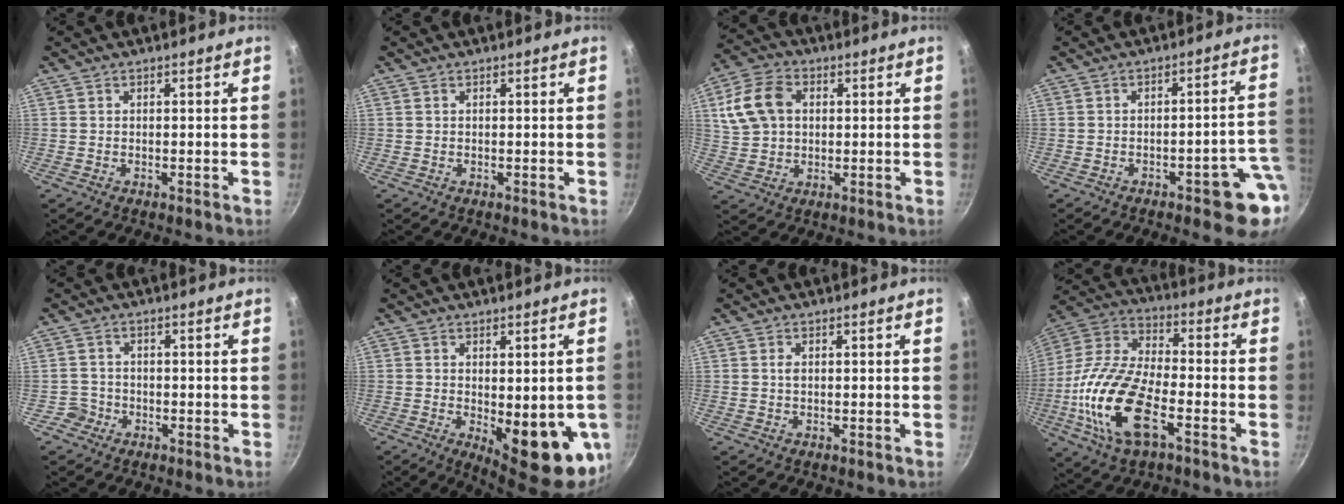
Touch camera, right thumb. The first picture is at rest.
{"total": 0.0}
{"total": 11.2, "force": [2.5, 8.2, 7.2], "torque": [-0.130, 0.013, 0.043]}
{"total": 8.6, "force": [-2.7, 2.8, 7.6], "torque": [-0.057, 0.034, -0.028]}
{"total": 2.7, "force": [-1.3, 2.4, -0.1], "torque": [0.019, 0.023, -0.022]}
{"total": 14.7, "force": [-2.8, 5.7, 13.2], "torque": [-0.144, -0.019, -0.023]}
{"total": 1.0, "force": [0.2, 0.6, 0.7], "torque": [-0.012, 0.002, 0.002]}
{"total": 20.2, "force": [-6.7, 9.3, 16.6], "torque": [-0.327, 0.025, -0.143]}